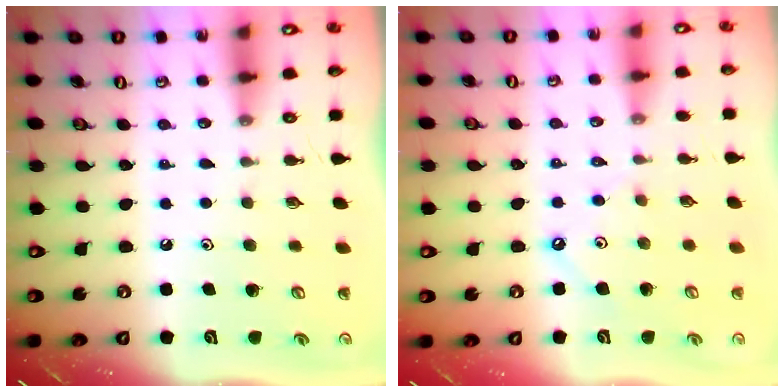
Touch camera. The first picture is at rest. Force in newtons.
{"total": 2.0, "press": 2.0, "slide": 0.2}